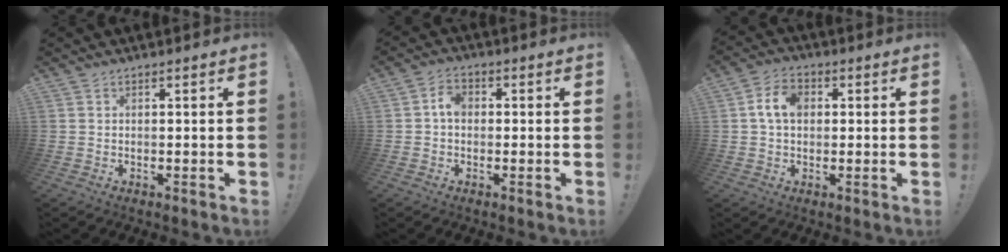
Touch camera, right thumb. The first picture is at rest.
{"total": 4.3, "force": [-0.2, 3.0, 3.1], "torque": [-0.057, 0.013, -0.004]}
{"total": 7.8, "force": [1.2, 5.4, 5.5], "torque": [-0.098, 0.017, 0.026]}